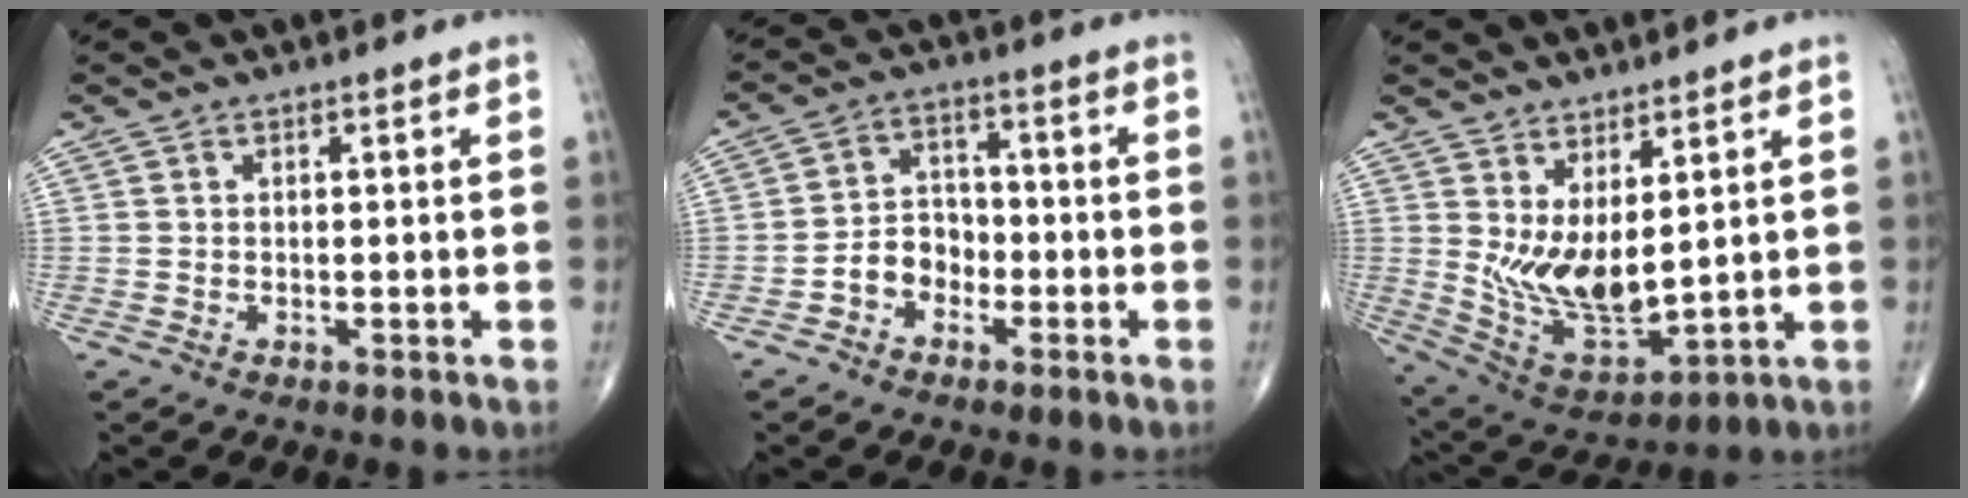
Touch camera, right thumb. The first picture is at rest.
{"total": 6.0, "force": [-2.6, 4.7, 2.6], "torque": [-0.020, 0.032, -0.055]}
{"total": 11.3, "force": [2.9, 4.9, 9.8], "torque": [-0.169, -0.040, 0.076]}